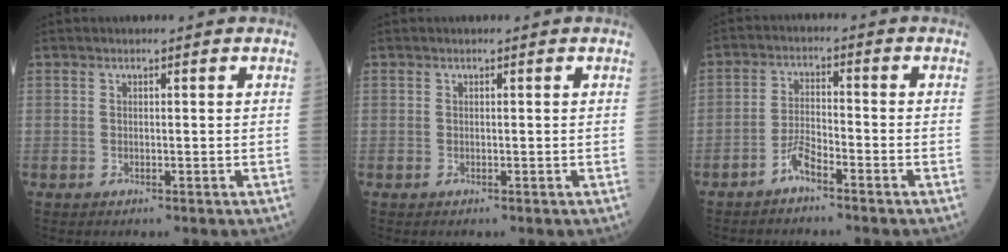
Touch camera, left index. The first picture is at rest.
{"total": 0.0}
{"total": 3.6, "force": [-2.8, 0.5, 2.1], "torque": [-0.044, 0.000, -0.057]}